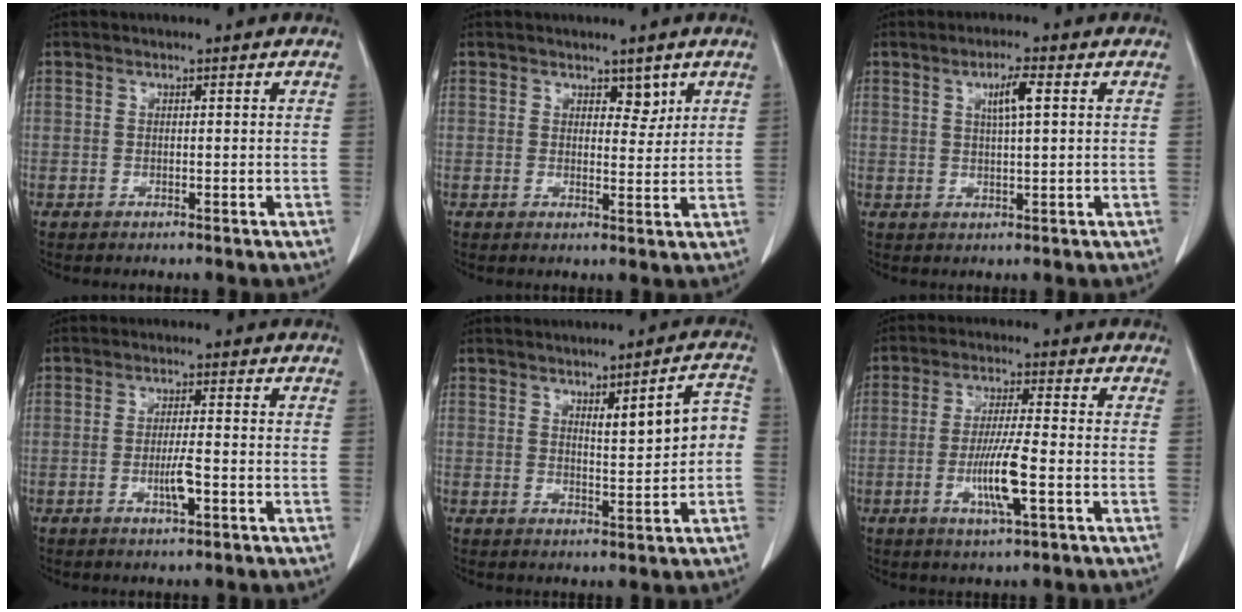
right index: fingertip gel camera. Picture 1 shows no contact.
{"total": 2.6, "force": [1.7, 1.4, 1.4], "torque": [-0.011, -0.007, 0.027]}
{"total": 4.0, "force": [1.3, 0.3, 3.7], "torque": [-0.065, 0.001, 0.023]}
{"total": 3.6, "force": [-1.2, 0.3, 3.3], "torque": [-0.063, -0.003, -0.021]}
{"total": 6.2, "force": [0.7, 1.3, 6.1], "torque": [-0.083, 0.019, 0.015]}
{"total": 7.7, "force": [-2.3, 0.2, 7.4], "torque": [-0.141, -0.009, -0.043]}